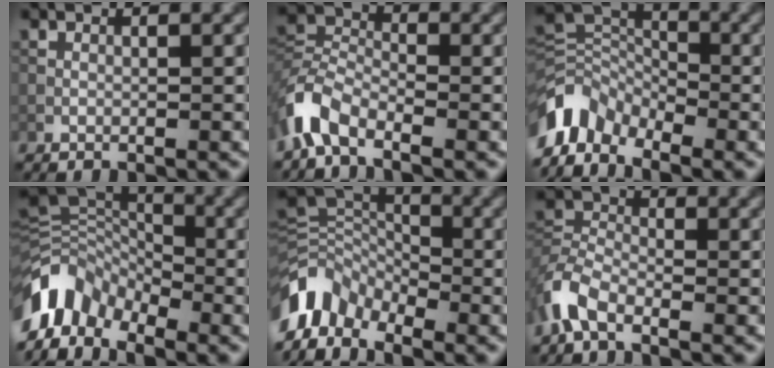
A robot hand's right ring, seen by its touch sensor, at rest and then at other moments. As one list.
[{"total": 4.9, "force": [-3.5, 2.4, 2.4], "torque": [-0.051, 0.001, -0.087]}, {"total": 5.8, "force": [-4.3, 3.2, 2.2], "torque": [-0.037, -0.003, -0.097]}, {"total": 7.7, "force": [-4.9, 4.5, 3.9], "torque": [-0.077, -0.004, -0.106]}, {"total": 6.4, "force": [-4.6, 3.6, 2.7], "torque": [-0.052, -0.005, -0.101]}, {"total": 4.3, "force": [-3.1, 2.1, 2.2], "torque": [-0.051, -0.001, -0.077]}]